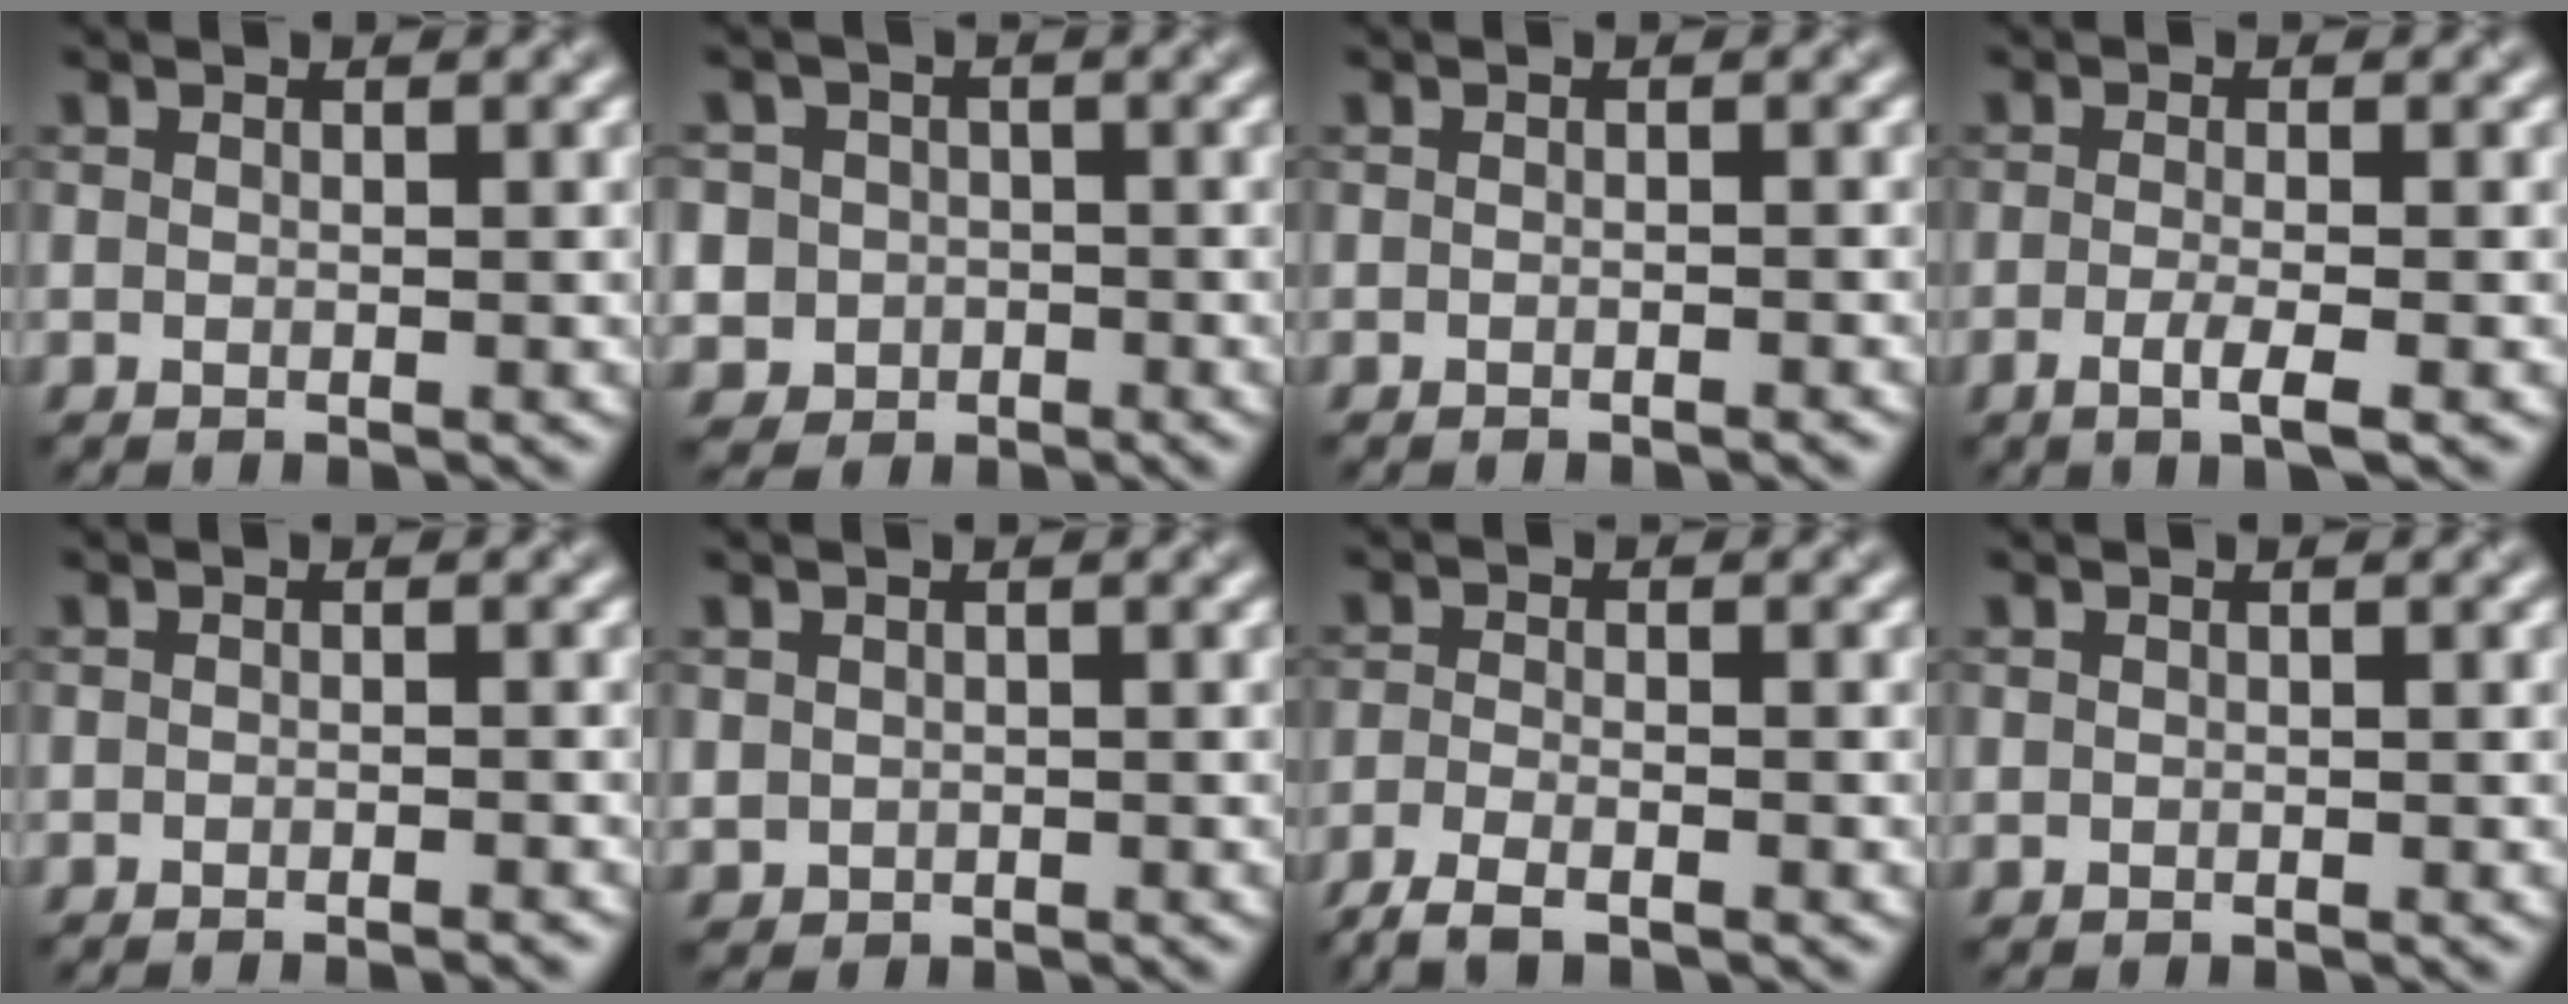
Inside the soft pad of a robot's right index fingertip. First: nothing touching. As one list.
[{"total": 5.0, "force": [-1.0, 4.8, 0.5], "torque": [-0.007, 0.011, -0.039]}, {"total": 0.5, "force": [-0.5, -0.3, -0.1], "torque": [0.005, 0.000, -0.006]}, {"total": 2.4, "force": [-1.0, 0.3, 2.1], "torque": [-0.041, -0.001, -0.023]}, {"total": 0.9, "force": [-0.8, -0.3, 0.2], "torque": [0.000, -0.002, -0.013]}, {"total": 0.9, "force": [0.1, 0.9, 0.0], "torque": [0.000, -0.004, 0.003]}, {"total": 3.2, "force": [-2.6, 0.6, 1.7], "torque": [-0.043, -0.010, -0.059]}, {"total": 0.0}]